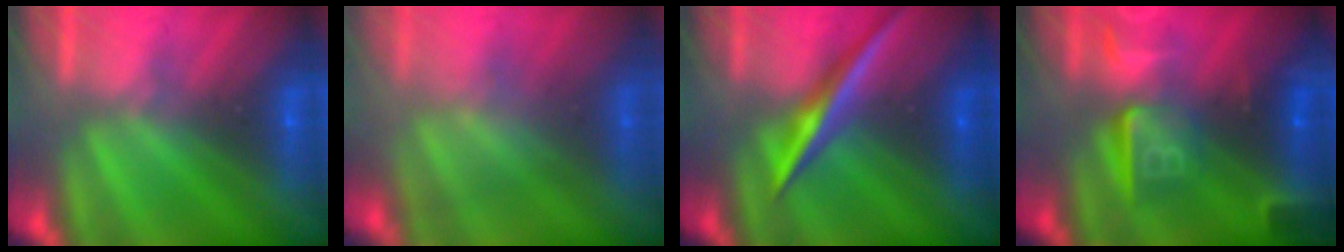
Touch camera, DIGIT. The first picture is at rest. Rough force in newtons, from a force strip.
{"total": 3.3}
{"total": 2.3}
{"total": 8.5}